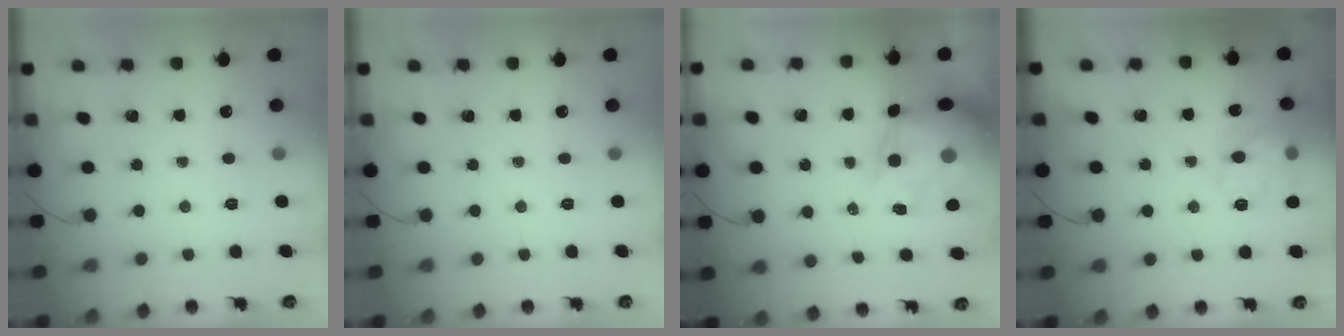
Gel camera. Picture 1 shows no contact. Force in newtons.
{"total": 0.0}
{"total": 15.2, "press": 14.8, "slide": 3.4}
{"total": 12.0, "press": 11.9, "slide": 0.8}